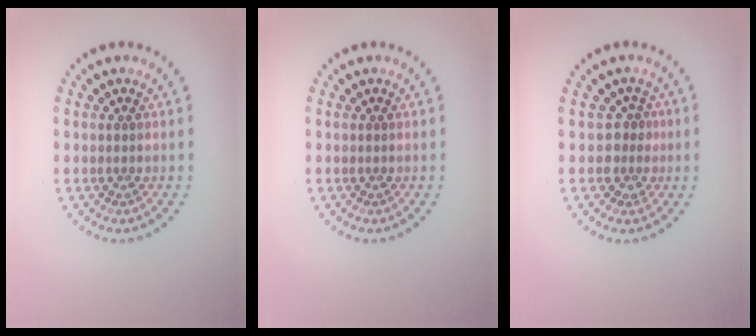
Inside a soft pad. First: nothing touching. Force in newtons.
{"total": 0.0}
{"total": 1.9, "press": 1.4, "slide": 1.2}